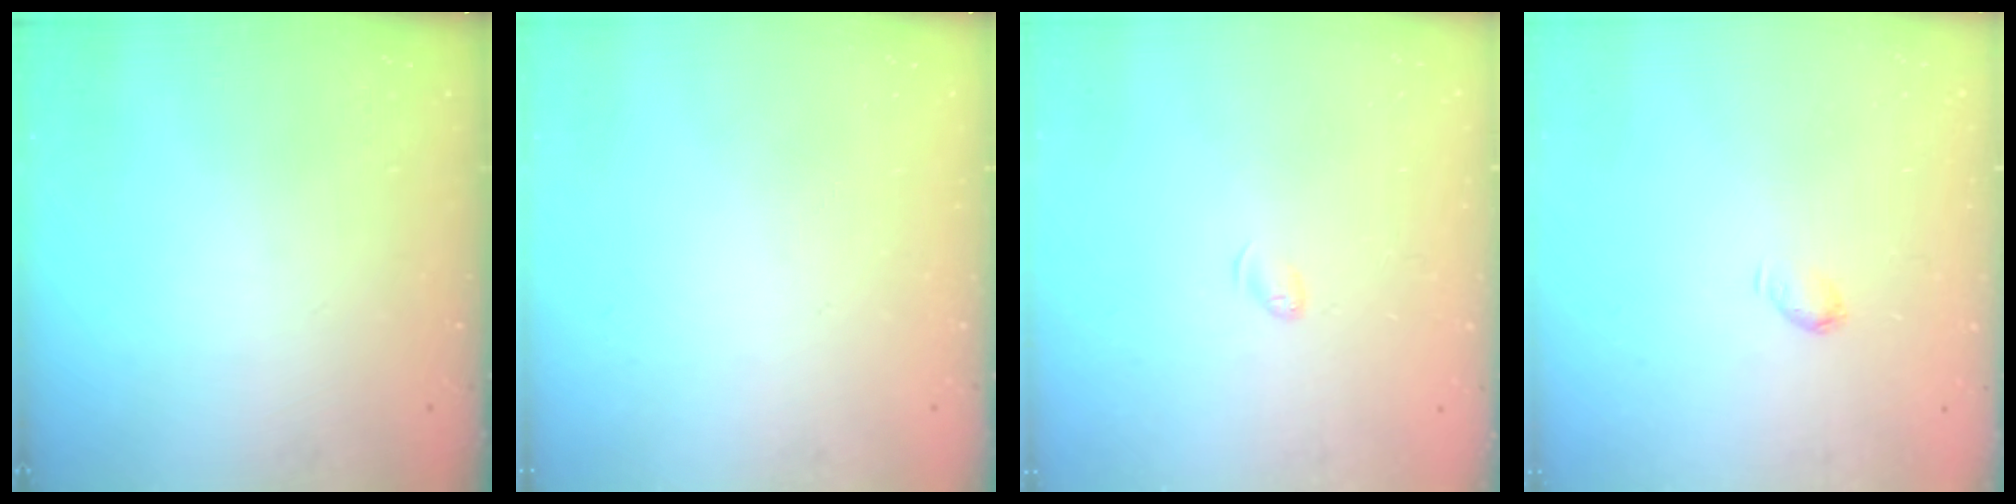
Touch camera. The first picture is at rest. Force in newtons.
{"total": 0.0}
{"total": 3.9, "press": 3.8, "slide": 0.7}
{"total": 3.2, "press": 3.1, "slide": 0.5}